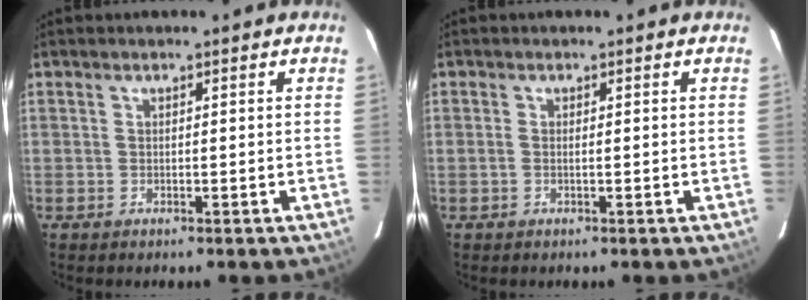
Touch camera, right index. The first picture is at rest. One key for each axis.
{"total": 0.6, "fx": -0.1, "fy": 0.0, "fz": 0.6, "tx": -0.015, "ty": 0.001, "tz": -0.004}